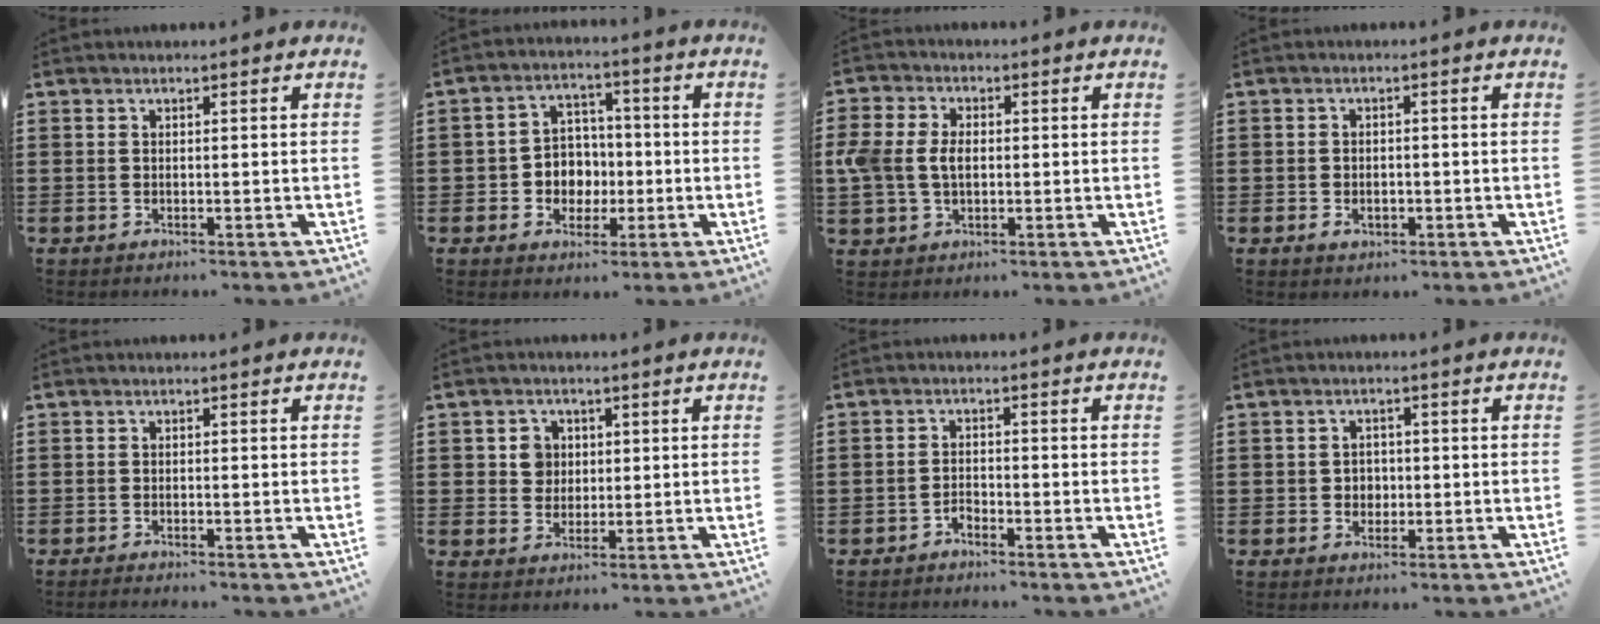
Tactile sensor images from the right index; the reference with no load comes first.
{"total": 5.1, "force": [-1.2, 4.8, 1.3], "torque": [-0.032, 0.011, -0.024]}
{"total": 5.6, "force": [-0.1, 4.1, 3.8], "torque": [-0.116, 0.001, -0.015]}
{"total": 1.6, "force": [-0.6, 1.2, 1.0], "torque": [-0.019, 0.002, -0.013]}
{"total": 0.8, "force": [-0.8, -0.2, 0.0], "torque": [-0.002, -0.004, -0.016]}
{"total": 3.7, "force": [0.6, 3.4, 1.4], "torque": [-0.042, 0.012, 0.009]}
{"total": 1.6, "force": [-1.4, 0.6, 0.2], "torque": [-0.010, 0.001, -0.030]}
{"total": 1.9, "force": [-0.4, 1.8, 0.6], "torque": [-0.018, 0.006, -0.011]}